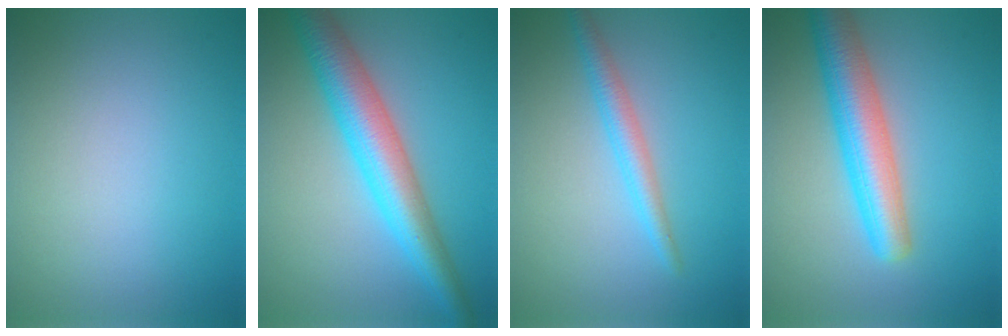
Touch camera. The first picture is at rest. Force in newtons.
{"total": 6.9, "press": 6.9, "slide": 0.1}
{"total": 2.4, "press": 2.4, "slide": 0.1}
{"total": 6.2, "press": 6.2, "slide": 0.2}